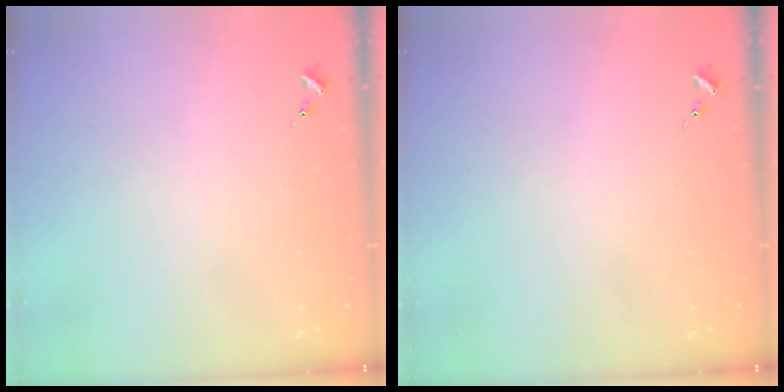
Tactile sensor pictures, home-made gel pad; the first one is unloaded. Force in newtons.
{"total": 0.0}